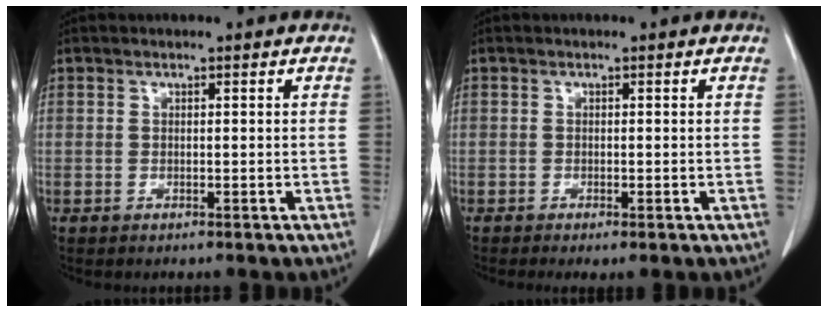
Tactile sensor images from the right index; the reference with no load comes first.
{"total": 1.5, "force": [-0.8, 0.3, 1.2], "torque": [-0.019, -0.005, -0.011]}